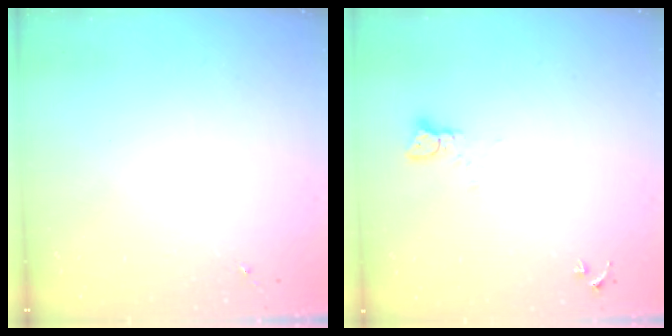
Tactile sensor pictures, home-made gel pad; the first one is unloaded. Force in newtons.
{"total": 3.3, "press": 3.3, "slide": 0.1}